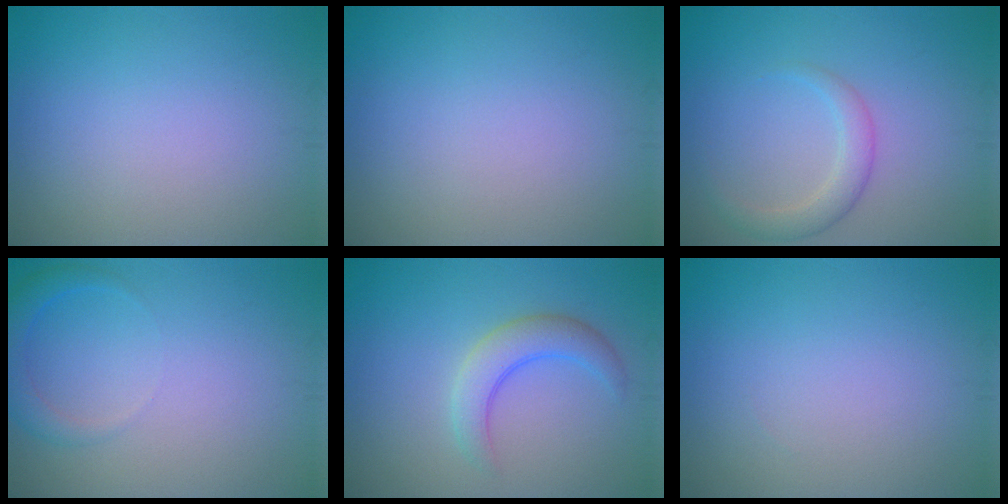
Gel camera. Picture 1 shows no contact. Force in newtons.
{"total": 0.0}
{"total": 2.4, "press": 2.4, "slide": 0.1}
{"total": 2.2, "press": 2.2, "slide": 0.2}
{"total": 3.4, "press": 3.4, "slide": 0.3}
{"total": 0.0}